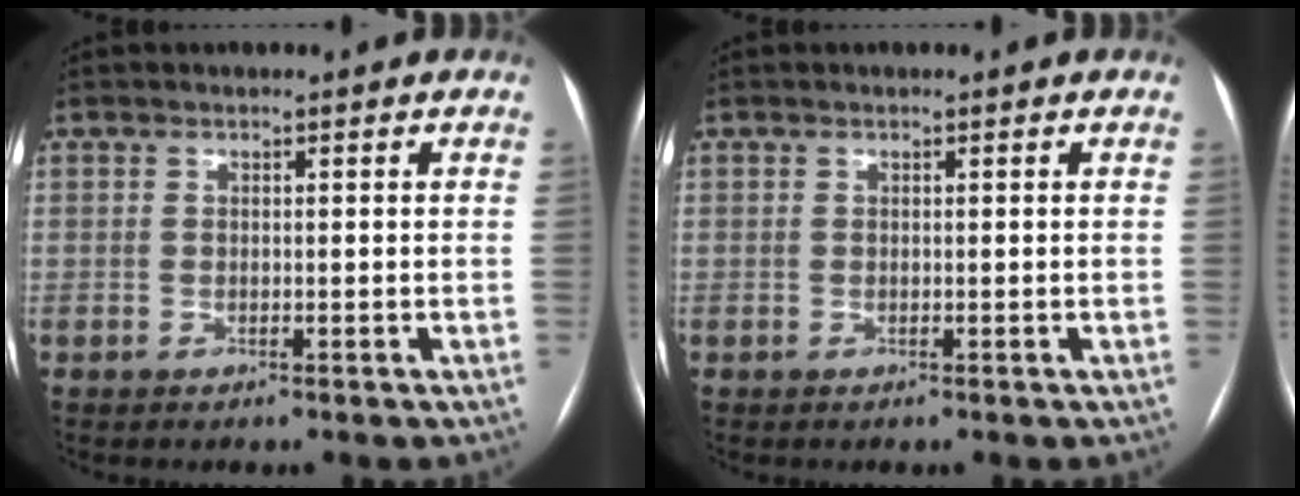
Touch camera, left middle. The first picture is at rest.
{"total": 0.0}